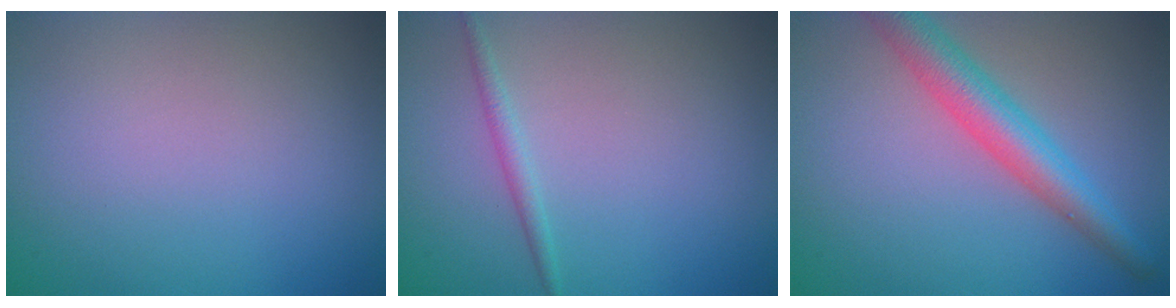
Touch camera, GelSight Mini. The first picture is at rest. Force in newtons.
{"total": 1.2, "press": 1.2, "slide": 0.1}
{"total": 5.0, "press": 5.0, "slide": 0.2}